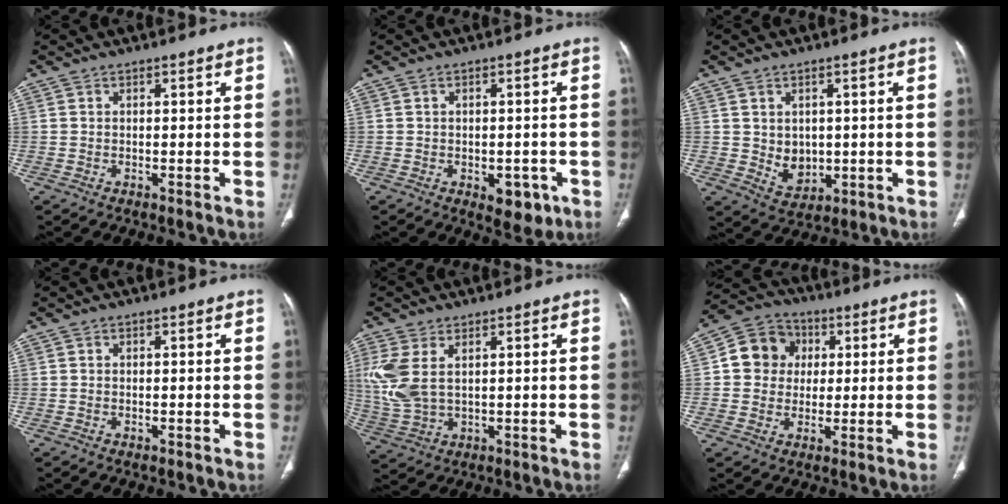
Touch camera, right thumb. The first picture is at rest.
{"total": 5.4, "force": [-2.1, 3.2, 3.9], "torque": [-0.025, 0.005, -0.016]}
{"total": 5.4, "force": [0.2, 4.4, 3.2], "torque": [-0.030, -0.012, 0.022]}
{"total": 0.0}
{"total": 8.7, "force": [2.4, 4.8, 6.8], "torque": [-0.179, -0.001, 0.061]}
{"total": 9.9, "force": [1.6, 9.0, 3.8], "torque": [-0.036, 0.008, 0.017]}